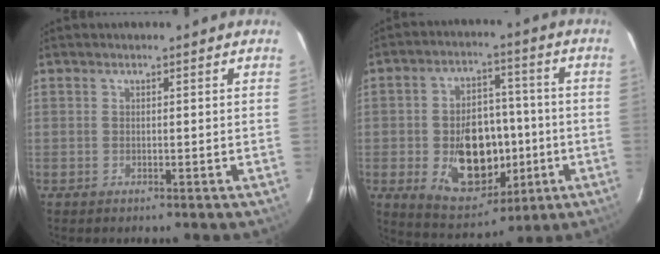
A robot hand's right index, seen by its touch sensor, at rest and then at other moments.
{"total": 15.3, "force": [-3.0, 10.4, 10.9], "torque": [-0.205, 0.014, -0.021]}